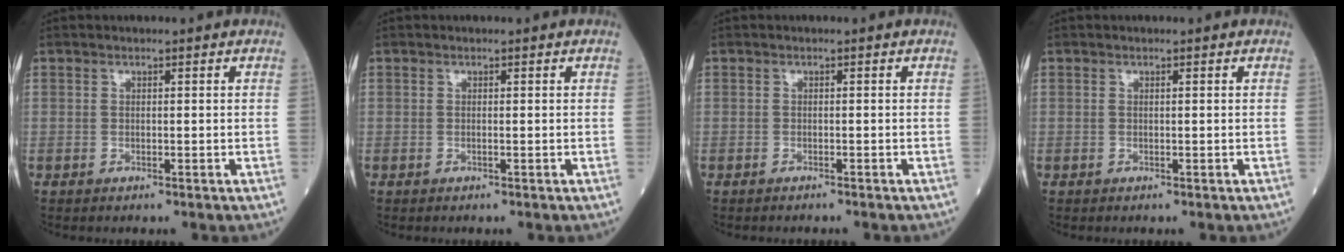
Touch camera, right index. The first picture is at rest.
{"total": 0.0}
{"total": 1.2, "force": [-1.2, 0.1, 0.2], "torque": [-0.007, -0.001, -0.015]}
{"total": 0.0}